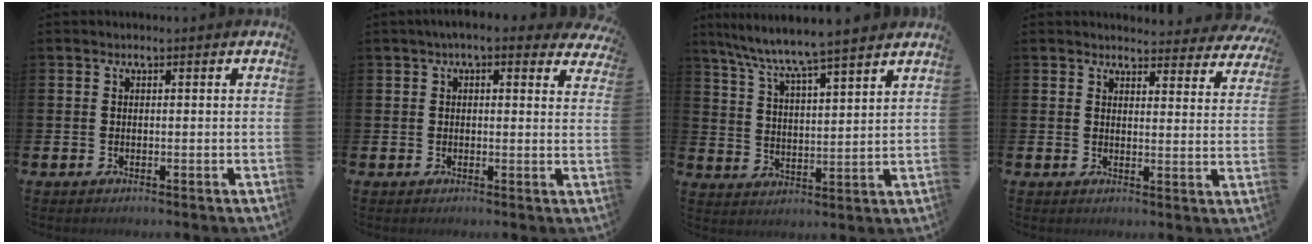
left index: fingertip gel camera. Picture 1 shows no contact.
{"total": 3.5, "force": [2.9, 0.8, 1.7], "torque": [-0.029, -0.009, 0.049]}
{"total": 7.5, "force": [7.2, -0.3, 2.3], "torque": [-0.076, -0.048, 0.123]}
{"total": 3.4, "force": [3.4, 0.6, 0.1], "torque": [-0.004, -0.025, 0.058]}